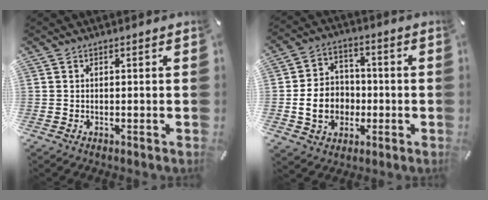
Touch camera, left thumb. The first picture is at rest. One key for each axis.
{"total": 11.0, "fx": -2.0, "fy": 9.3, "fz": 5.5, "tx": -0.121, "ty": 0.022, "tz": -0.034}